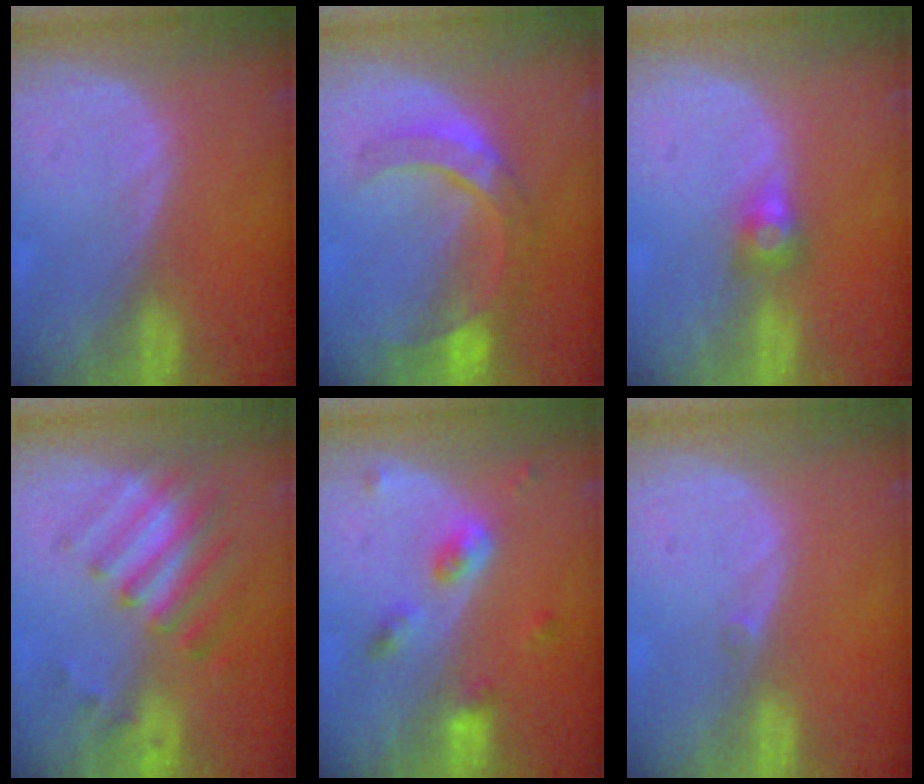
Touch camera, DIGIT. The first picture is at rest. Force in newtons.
{"total": 7.1, "press": 7.0, "slide": 0.8}
{"total": 2.7, "press": 2.5, "slide": 0.9}
{"total": 7.8, "press": 7.0, "slide": 3.4}
{"total": 4.8, "press": 4.4, "slide": 1.8}
{"total": 0.6, "press": 0.5, "slide": 0.3}